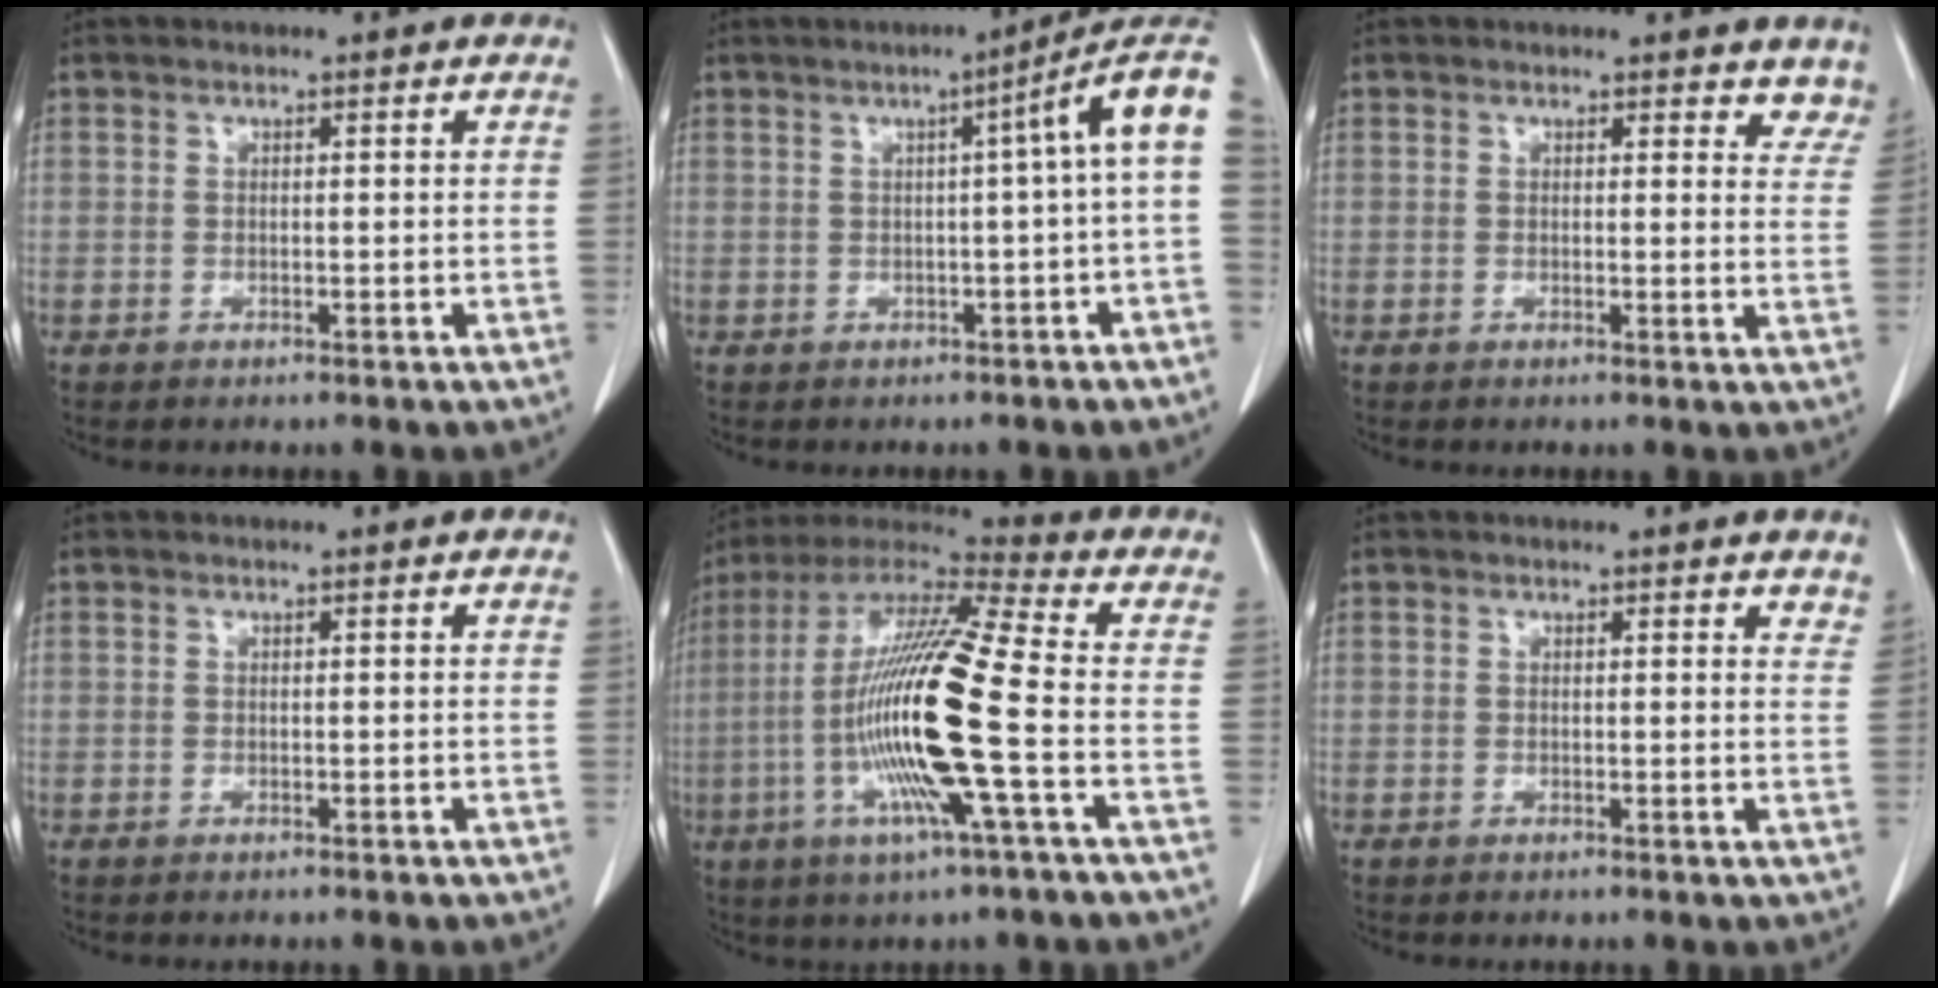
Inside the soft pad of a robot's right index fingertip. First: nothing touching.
{"total": 7.7, "force": [1.3, -0.7, 7.5], "torque": [-0.086, 0.028, 0.007]}
{"total": 6.0, "force": [5.4, 2.2, 1.5], "torque": [0.013, -0.016, 0.035]}
{"total": 0.0}
{"total": 19.1, "force": [-3.8, 0.4, 18.7], "torque": [-0.382, -0.011, -0.084]}
{"total": 3.2, "force": [2.8, 1.0, 1.1], "torque": [-0.003, -0.006, 0.013]}